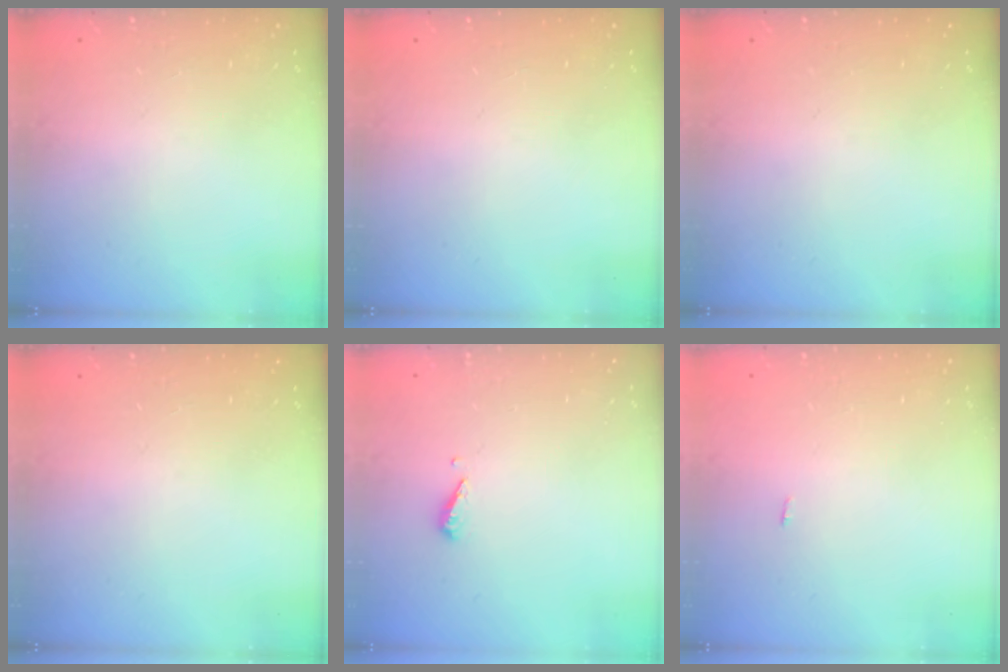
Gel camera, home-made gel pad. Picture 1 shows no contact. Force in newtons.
{"total": 0.0}
{"total": 0.0}
{"total": 0.0}
{"total": 3.1, "press": 3.1, "slide": 0.2}
{"total": 6.1, "press": 1.7, "slide": 5.9}